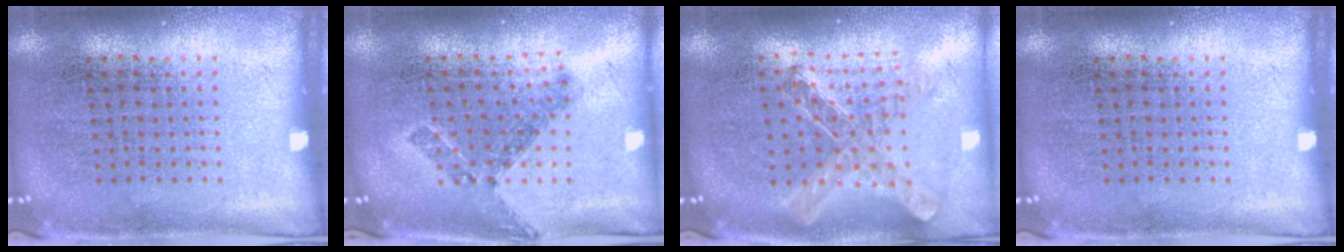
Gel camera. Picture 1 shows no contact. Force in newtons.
{"total": 0.8, "press": 0.8, "slide": 0.3}
{"total": 1.1, "press": 1.1, "slide": 0.2}
{"total": 0.0}